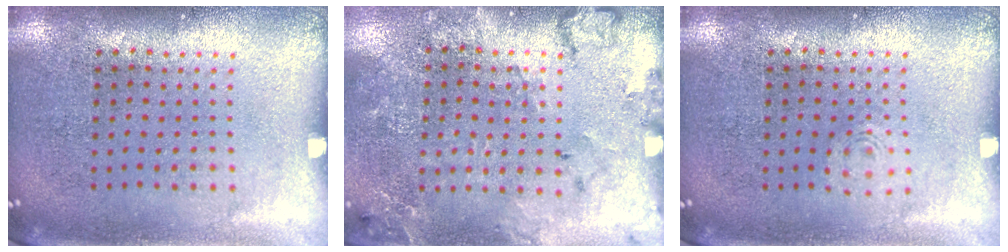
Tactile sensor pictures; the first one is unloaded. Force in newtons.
{"total": 1.8, "press": 1.7, "slide": 0.5}
{"total": 0.7, "press": 0.6, "slide": 0.2}